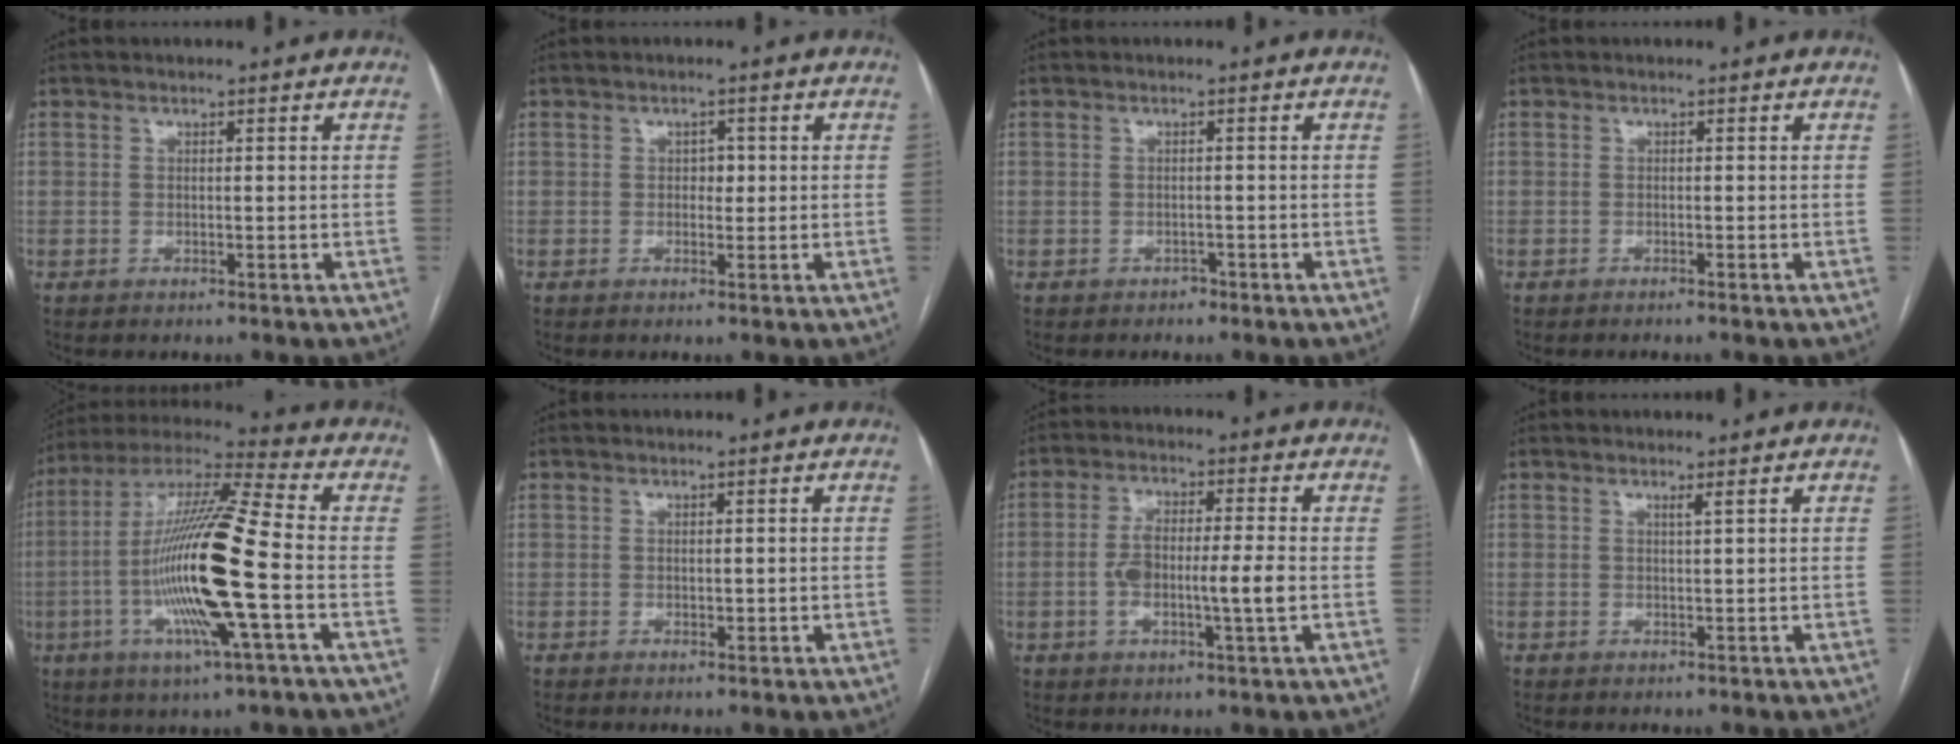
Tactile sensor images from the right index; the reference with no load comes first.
{"total": 1.6, "force": [0.1, 1.1, 1.1], "torque": [-0.011, 0.004, 0.001]}
{"total": 1.0, "force": [-0.8, 0.7, 0.0], "torque": [-0.003, 0.003, -0.014]}
{"total": 1.2, "force": [-1.1, -0.3, 0.6], "torque": [-0.005, 0.004, -0.015]}
{"total": 19.2, "force": [-3.8, 0.5, 18.9], "torque": [-0.377, -0.009, -0.078]}
{"total": 1.1, "force": [-0.1, 0.6, 0.9], "torque": [-0.013, -0.002, 0.002]}
{"total": 8.3, "force": [-1.2, 1.1, 8.1], "torque": [-0.155, 0.010, -0.023]}
{"total": 0.7, "force": [0.4, -0.3, 0.5], "torque": [-0.017, -0.006, 0.011]}